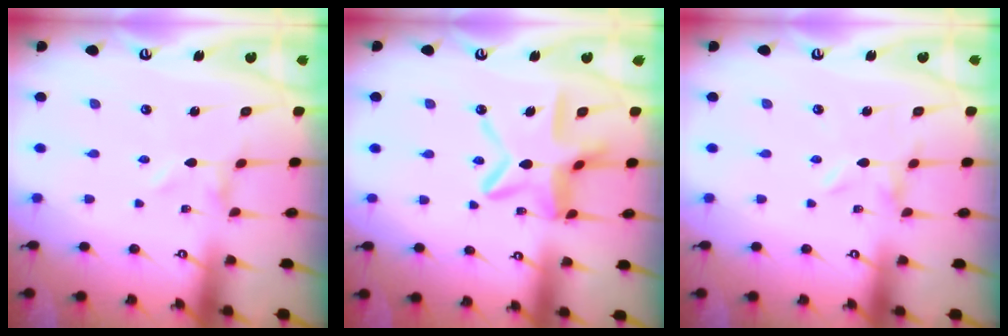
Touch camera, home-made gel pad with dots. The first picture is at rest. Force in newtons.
{"total": 14.8, "press": 14.7, "slide": 1.4}
{"total": 0.5, "press": 0.5, "slide": 0.0}